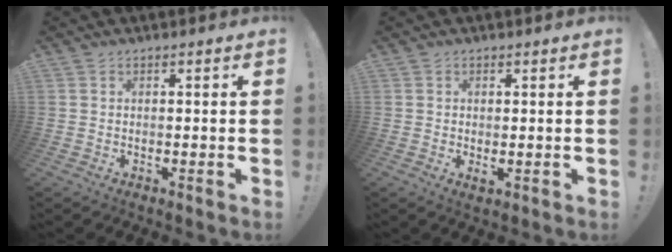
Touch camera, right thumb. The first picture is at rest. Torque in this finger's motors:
{"motor_torque": [-0.26, 0.10, 0.23, 0.13, 0.02]}